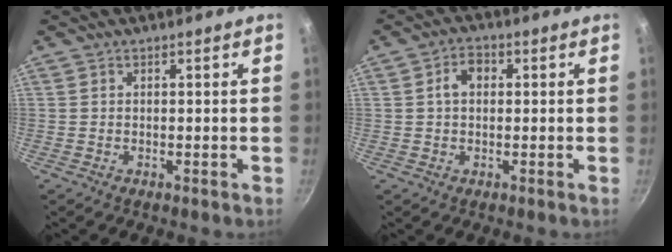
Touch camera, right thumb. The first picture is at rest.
{"total": 5.0, "force": [0.8, 3.7, 3.3], "torque": [-0.035, 0.012, 0.005]}